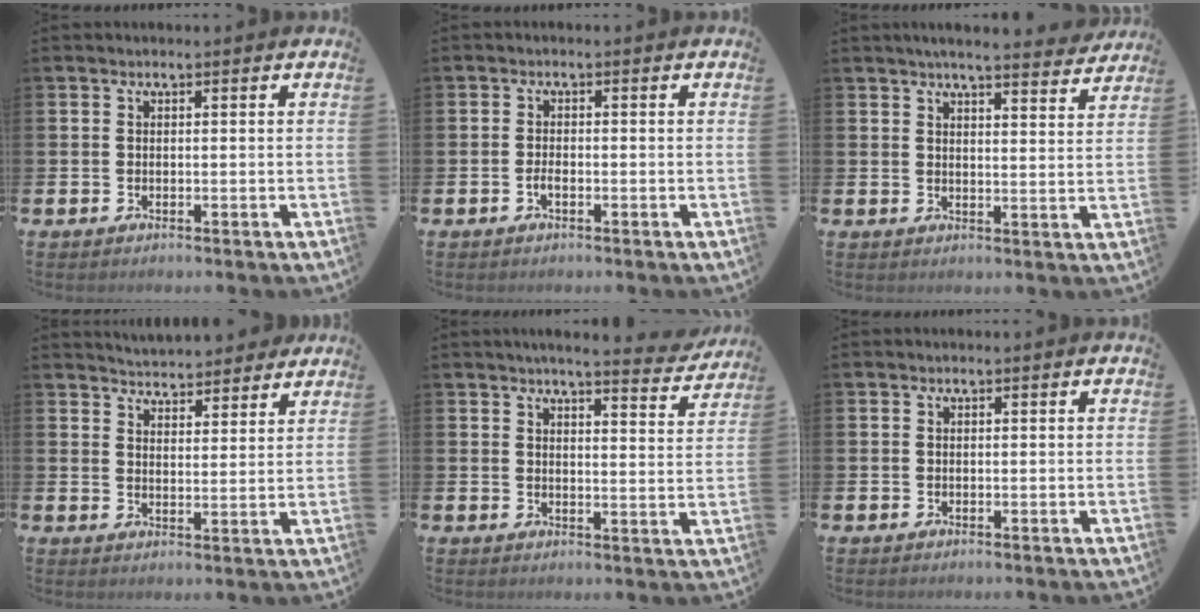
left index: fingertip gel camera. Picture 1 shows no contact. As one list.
[{"total": 1.2, "force": [-0.6, 0.4, 0.9], "torque": [-0.023, 0.001, -0.011]}, {"total": 4.9, "force": [4.7, -0.2, 1.3], "torque": [-0.025, -0.029, 0.080]}, {"total": 5.1, "force": [5.0, 0.9, -0.3], "torque": [-0.008, -0.034, 0.090]}, {"total": 4.6, "force": [4.4, -0.1, 1.3], "torque": [-0.017, -0.032, 0.071]}, {"total": 0.0}]